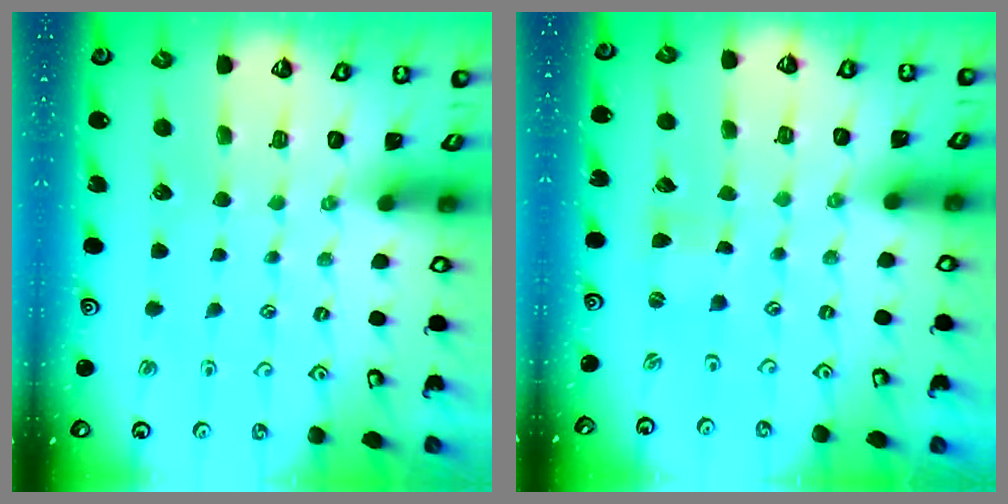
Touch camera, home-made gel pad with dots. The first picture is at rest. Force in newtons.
{"total": 0.0}